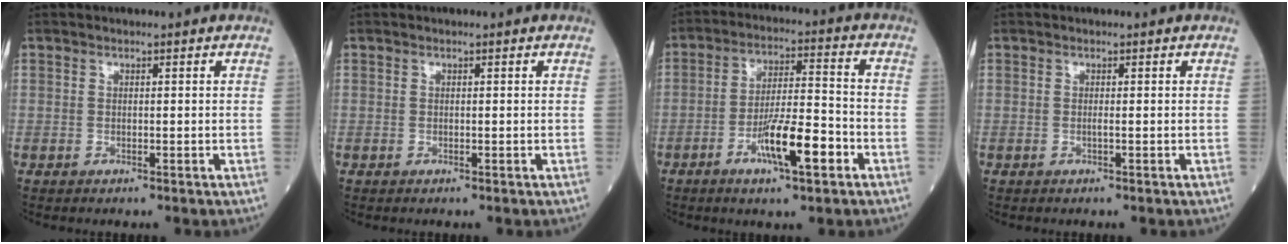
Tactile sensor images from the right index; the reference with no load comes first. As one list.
[{"total": 0.0}, {"total": 10.0, "force": [-4.4, 1.5, 8.9], "torque": [-0.161, 0.000, -0.071]}, {"total": 0.0}]